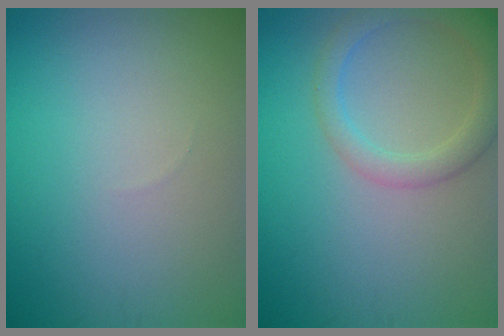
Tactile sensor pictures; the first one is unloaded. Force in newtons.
{"total": 3.7, "press": 3.7, "slide": 0.2}